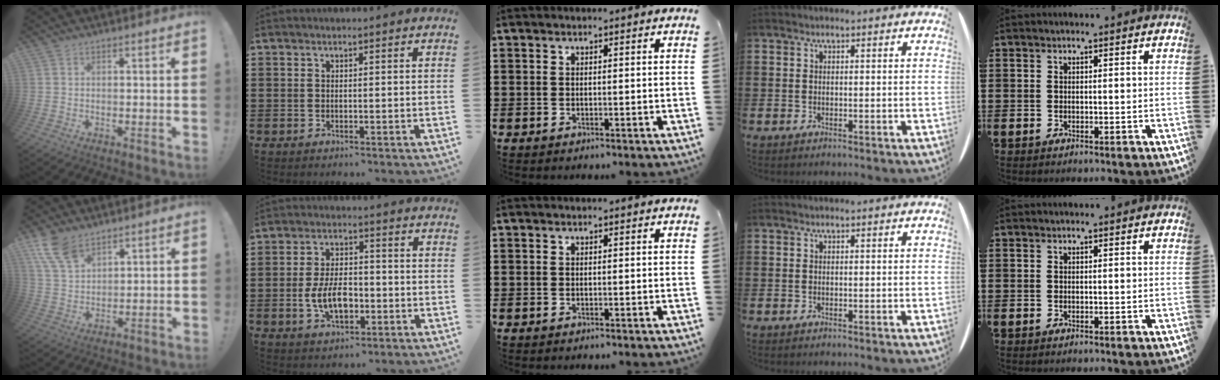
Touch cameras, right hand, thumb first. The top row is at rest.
{"thumb": {"total": 9.7, "force": [6.6, 4.8, 5.1], "torque": [-0.109, -0.026, 0.133]}, "index": {"total": 7.2, "force": [-1.8, 3.8, 5.8], "torque": [-0.120, 0.001, -0.038]}}